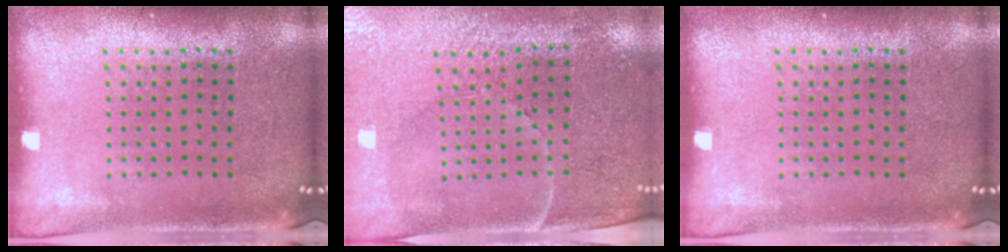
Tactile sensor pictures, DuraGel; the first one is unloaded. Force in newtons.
{"total": 3.5, "press": 3.3, "slide": 1.1}
{"total": 0.0}